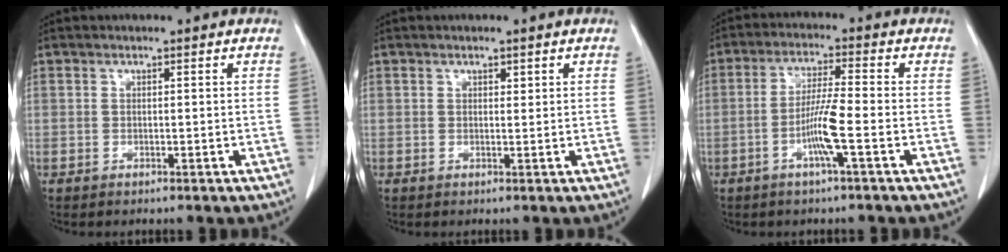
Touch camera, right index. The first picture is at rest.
{"total": 0.8, "force": [0.5, 0.4, 0.4], "torque": [-0.004, -0.004, 0.007]}
{"total": 6.5, "force": [-2.2, -0.4, 6.1], "torque": [-0.122, -0.003, -0.045]}